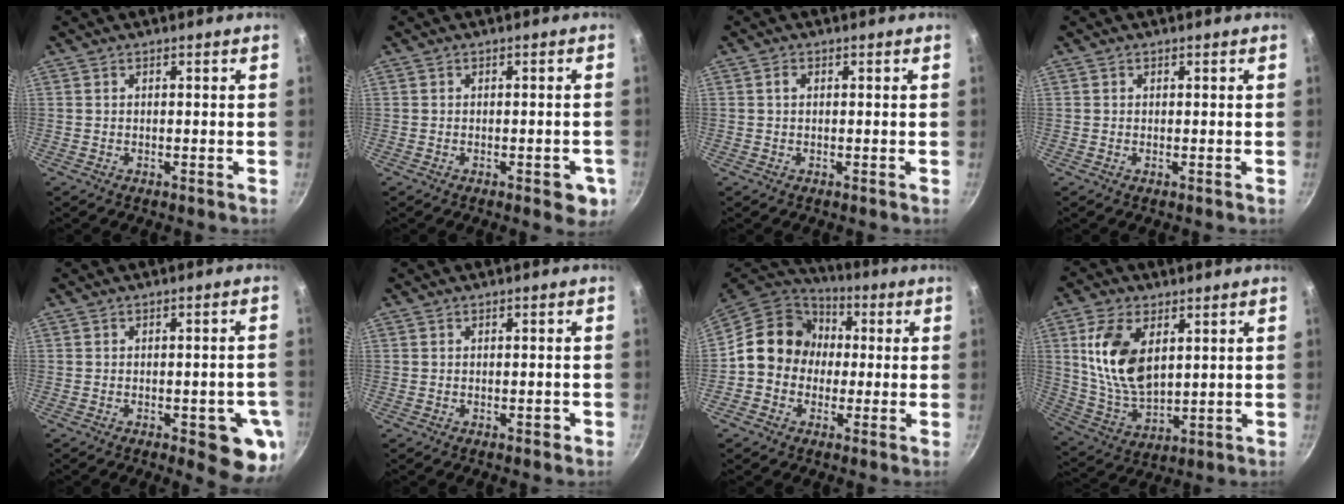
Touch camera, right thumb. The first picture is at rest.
{"total": 4.8, "force": [-1.8, 2.2, 3.9], "torque": [-0.028, 0.007, -0.022]}
{"total": 1.1, "force": [0.2, 0.7, 0.8], "torque": [-0.013, 0.004, 0.005]}
{"total": 0.0}
{"total": 9.2, "force": [-3.2, 3.4, 8.0], "torque": [-0.062, 0.007, -0.039]}
{"total": 1.1, "force": [-0.5, 0.6, 0.7], "torque": [-0.004, 0.008, -0.006]}
{"total": 12.8, "force": [0.3, 11.5, 5.6], "torque": [-0.052, 0.034, -0.014]}
{"total": 14.3, "force": [4.1, 8.2, 11.0], "torque": [-0.196, -0.023, 0.091]}